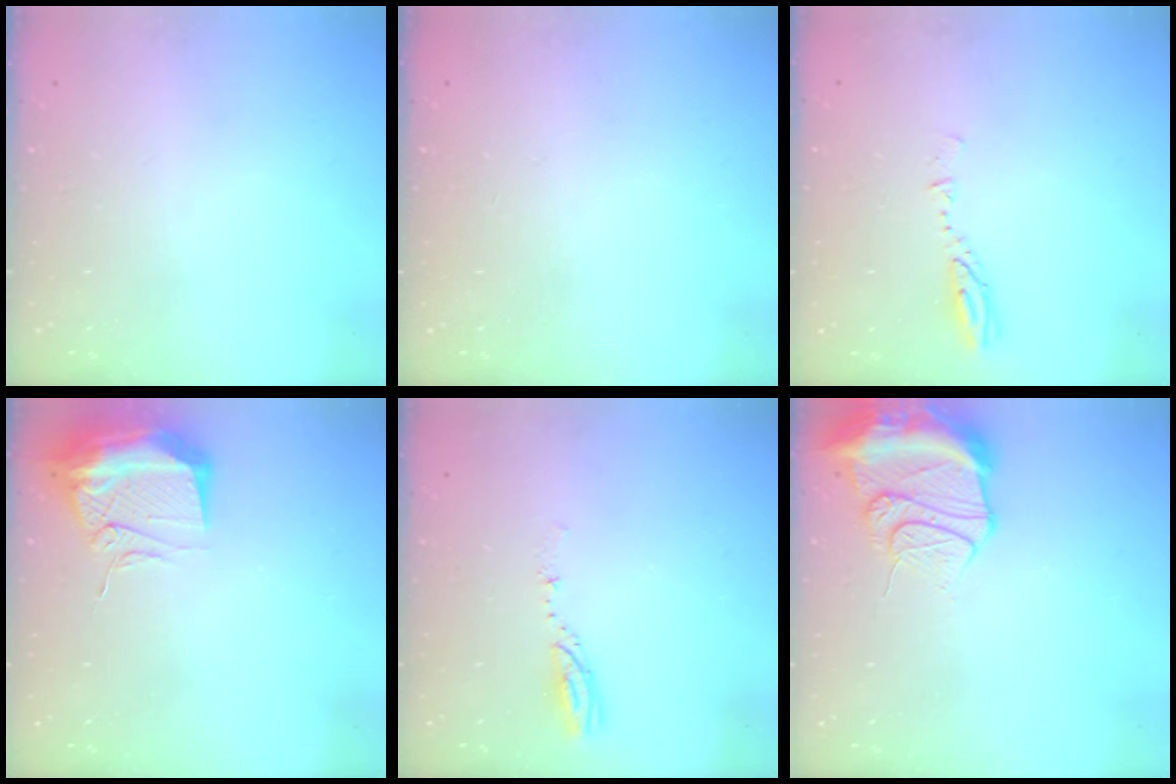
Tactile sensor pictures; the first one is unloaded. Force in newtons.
{"total": 0.0}
{"total": 4.0, "press": 4.0, "slide": 0.3}
{"total": 13.6, "press": 13.3, "slide": 2.8}
{"total": 3.9, "press": 3.9, "slide": 0.4}
{"total": 14.0, "press": 13.9, "slide": 1.7}